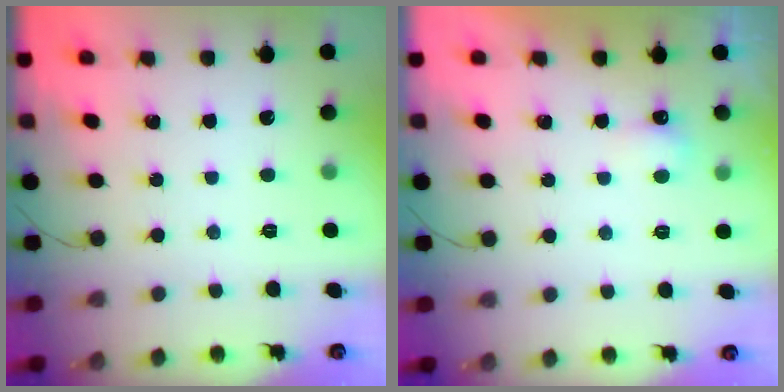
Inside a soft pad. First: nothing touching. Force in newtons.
{"total": 3.0, "press": 3.0, "slide": 0.6}